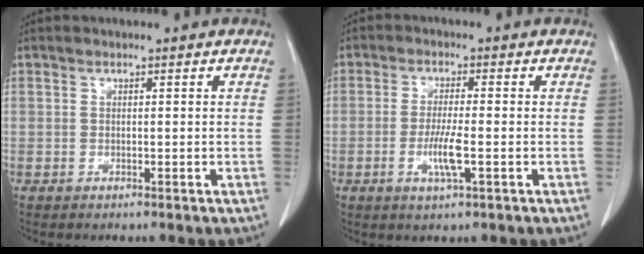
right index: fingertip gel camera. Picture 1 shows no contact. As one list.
[{"total": 5.0, "force": [-1.4, 0.2, 4.8], "torque": [-0.095, -0.010, -0.025]}]